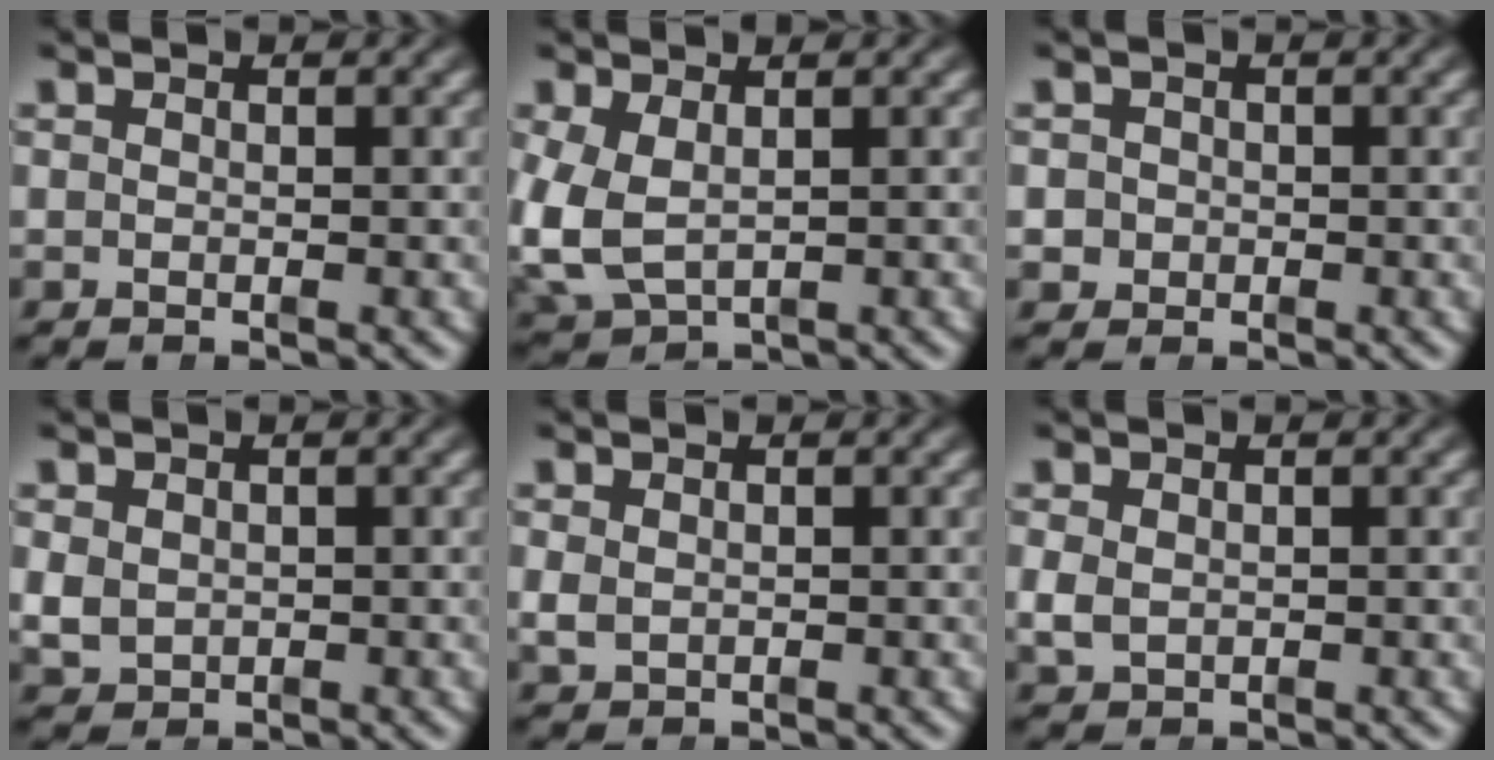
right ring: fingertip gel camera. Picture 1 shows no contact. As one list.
[{"total": 6.0, "force": [-0.6, 5.1, 3.1], "torque": [-0.104, -0.032, 0.010]}, {"total": 2.4, "force": [-0.6, 2.3, 0.3], "torque": [-0.014, -0.008, -0.010]}, {"total": 2.5, "force": [-0.1, 2.3, 1.0], "torque": [-0.029, -0.017, 0.013]}, {"total": 0.9, "force": [0.0, 0.7, 0.5], "torque": [-0.019, -0.009, 0.010]}, {"total": 1.6, "force": [-0.1, 1.4, 0.8], "torque": [-0.028, -0.014, 0.010]}]